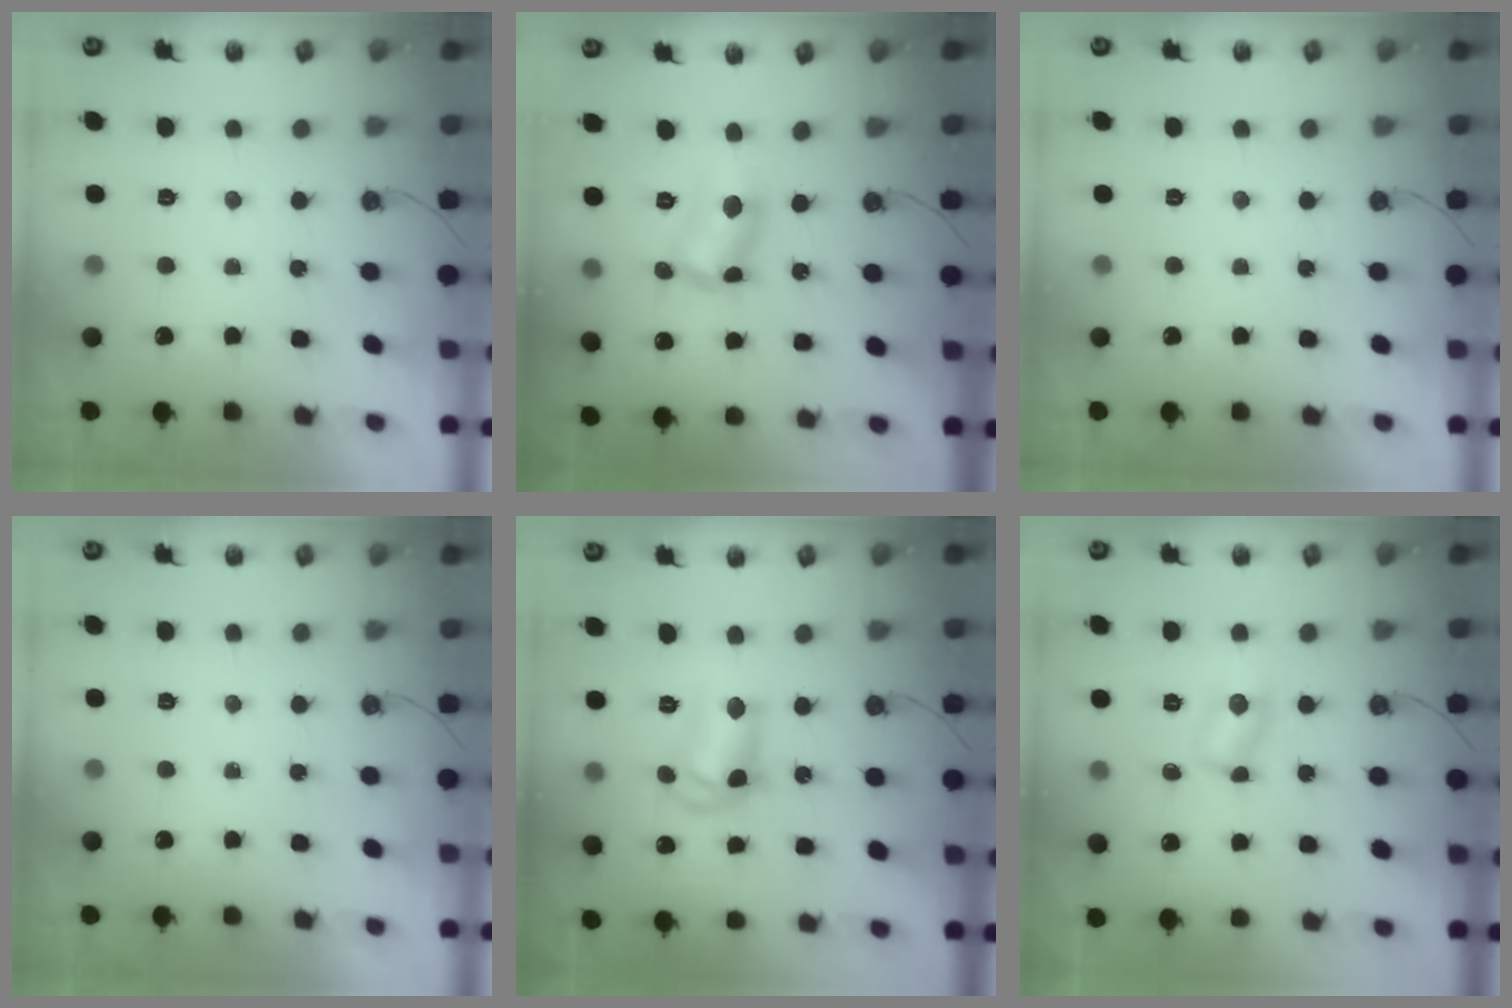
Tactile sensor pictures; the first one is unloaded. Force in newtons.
{"total": 7.0, "press": 7.0, "slide": 0.4}
{"total": 0.0}
{"total": 0.0}
{"total": 11.1, "press": 10.4, "slide": 3.9}
{"total": 3.5, "press": 3.5, "slide": 0.4}